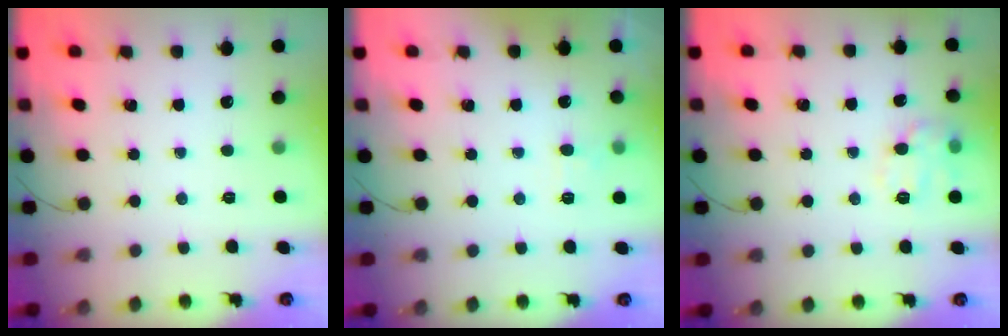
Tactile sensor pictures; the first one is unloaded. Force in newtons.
{"total": 3.5, "press": 3.2, "slide": 1.4}
{"total": 10.4, "press": 10.4, "slide": 0.2}